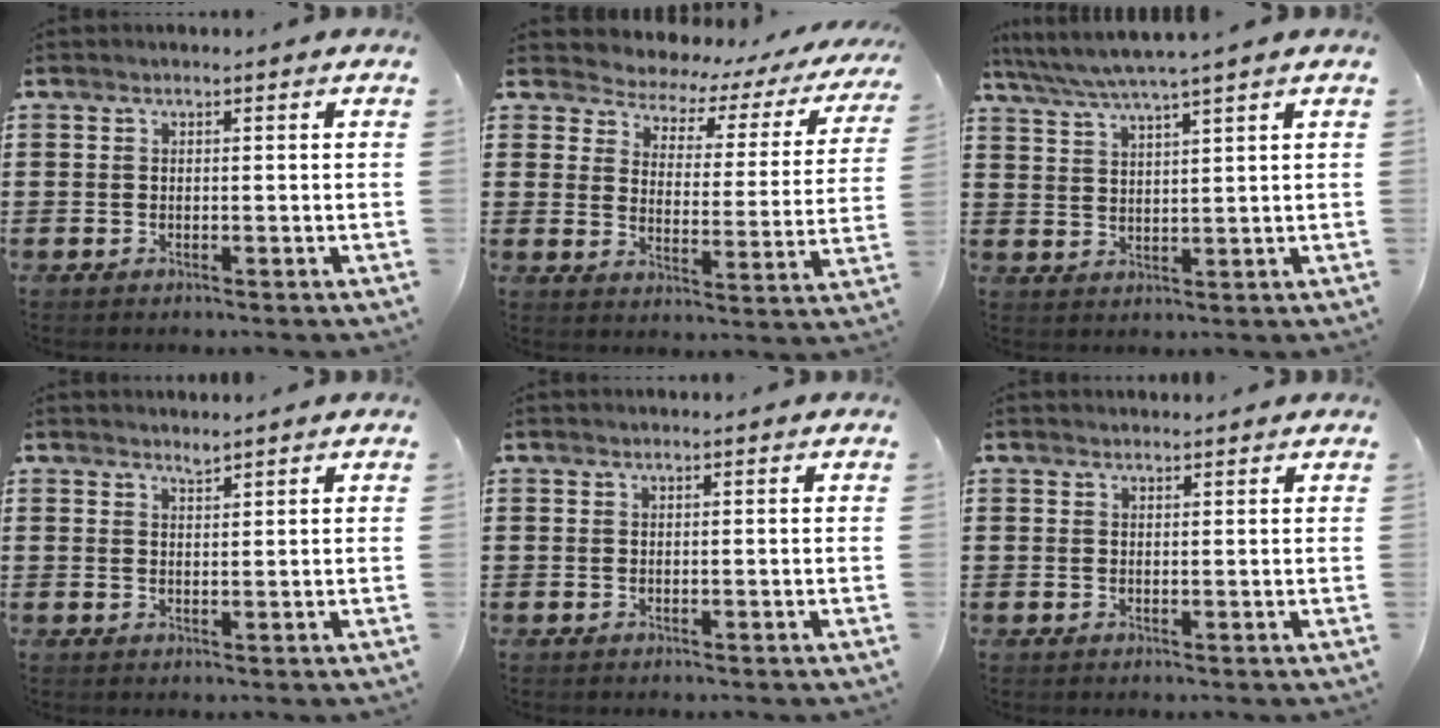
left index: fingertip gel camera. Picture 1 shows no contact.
{"total": 3.3, "force": [3.0, 1.2, 0.4], "torque": [-0.034, -0.028, 0.043]}
{"total": 4.5, "force": [3.9, -0.6, 2.2], "torque": [-0.055, -0.019, 0.066]}
{"total": 1.4, "force": [1.3, 0.1, 0.2], "torque": [-0.008, -0.001, 0.025]}
{"total": 0.0}
{"total": 1.0, "force": [1.0, 0.1, 0.0], "torque": [-0.003, 0.000, 0.021]}